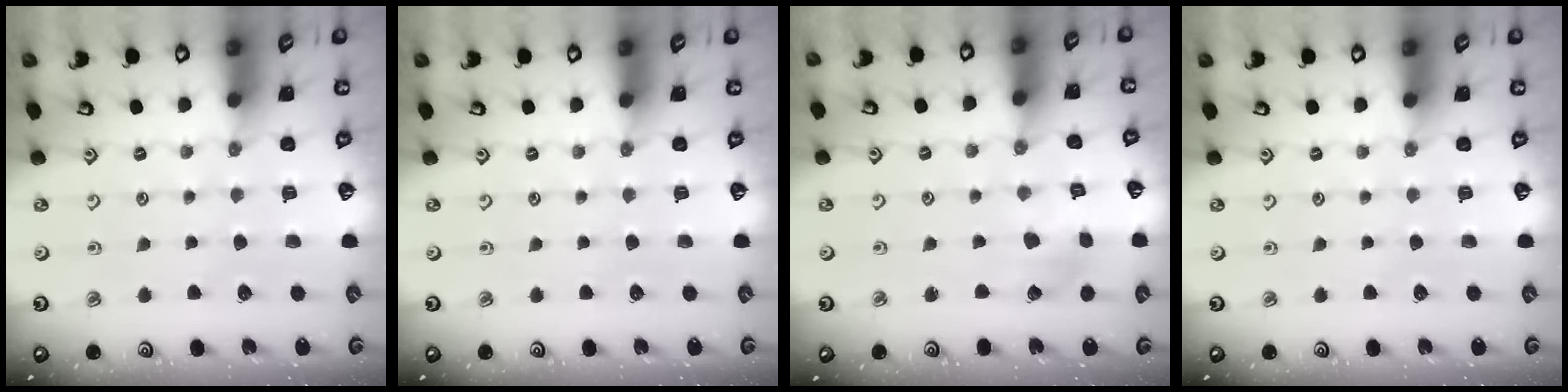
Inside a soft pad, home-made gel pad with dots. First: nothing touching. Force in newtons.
{"total": 0.0}
{"total": 2.7, "press": 2.7, "slide": 0.5}
{"total": 0.0}